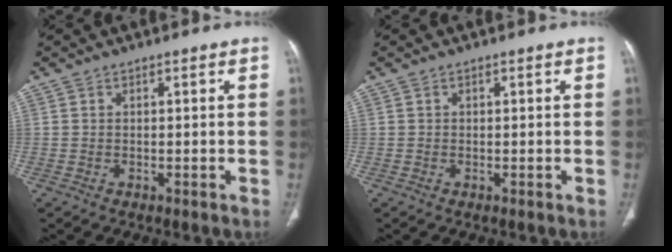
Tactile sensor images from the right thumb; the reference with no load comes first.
{"total": 0.0}